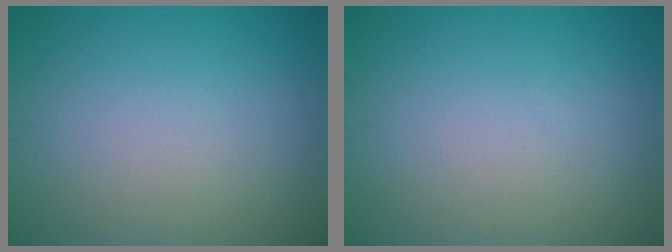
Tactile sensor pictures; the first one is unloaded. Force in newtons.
{"total": 0.0}